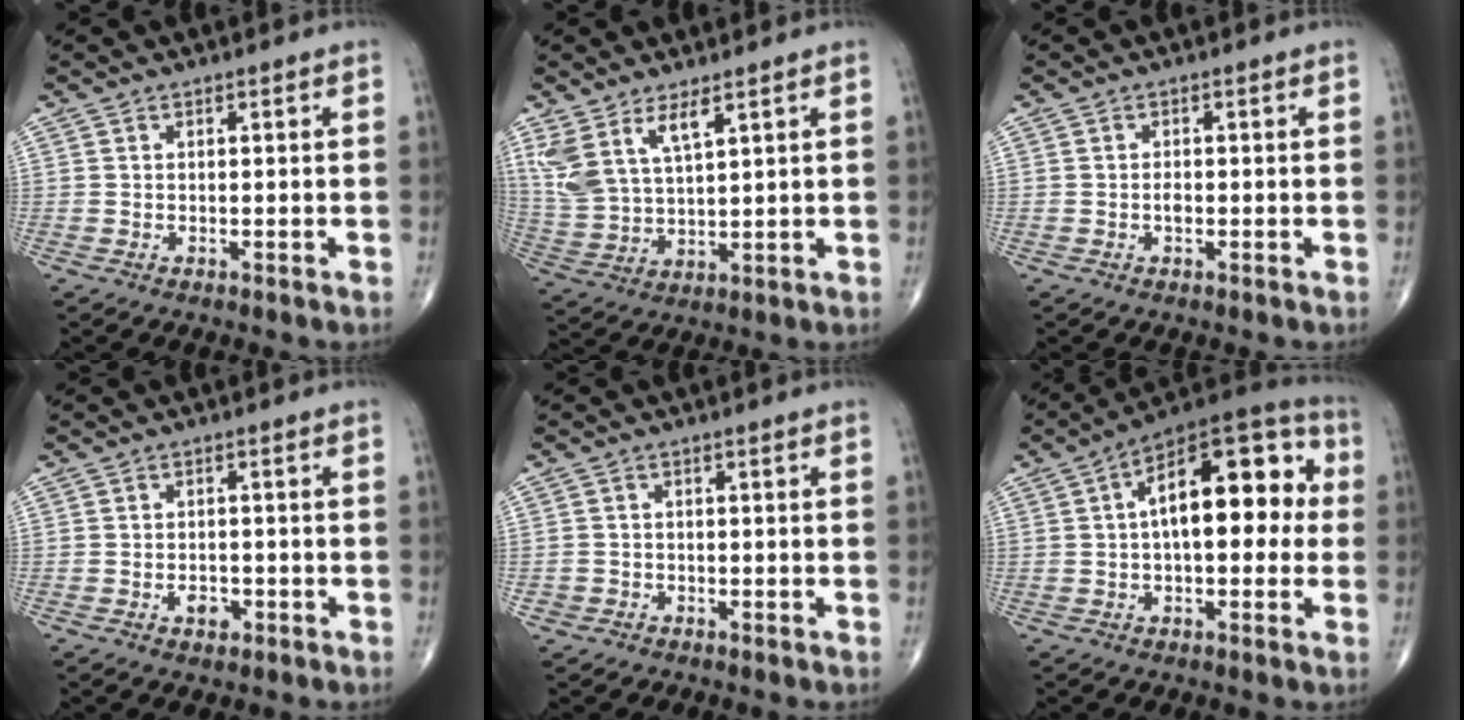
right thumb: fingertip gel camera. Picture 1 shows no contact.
{"total": 9.0, "force": [5.2, 3.3, 6.6], "torque": [-0.143, -0.021, 0.116]}
{"total": 1.2, "force": [-0.4, 0.7, 1.0], "torque": [-0.017, 0.001, -0.007]}
{"total": 2.8, "force": [-1.3, 1.8, 1.7], "torque": [-0.017, 0.007, -0.017]}
{"total": 1.7, "force": [-0.9, 1.5, 0.1], "torque": [0.004, 0.009, -0.017]}
{"total": 18.8, "force": [2.4, 8.9, 16.3], "torque": [-0.214, 0.045, 0.025]}